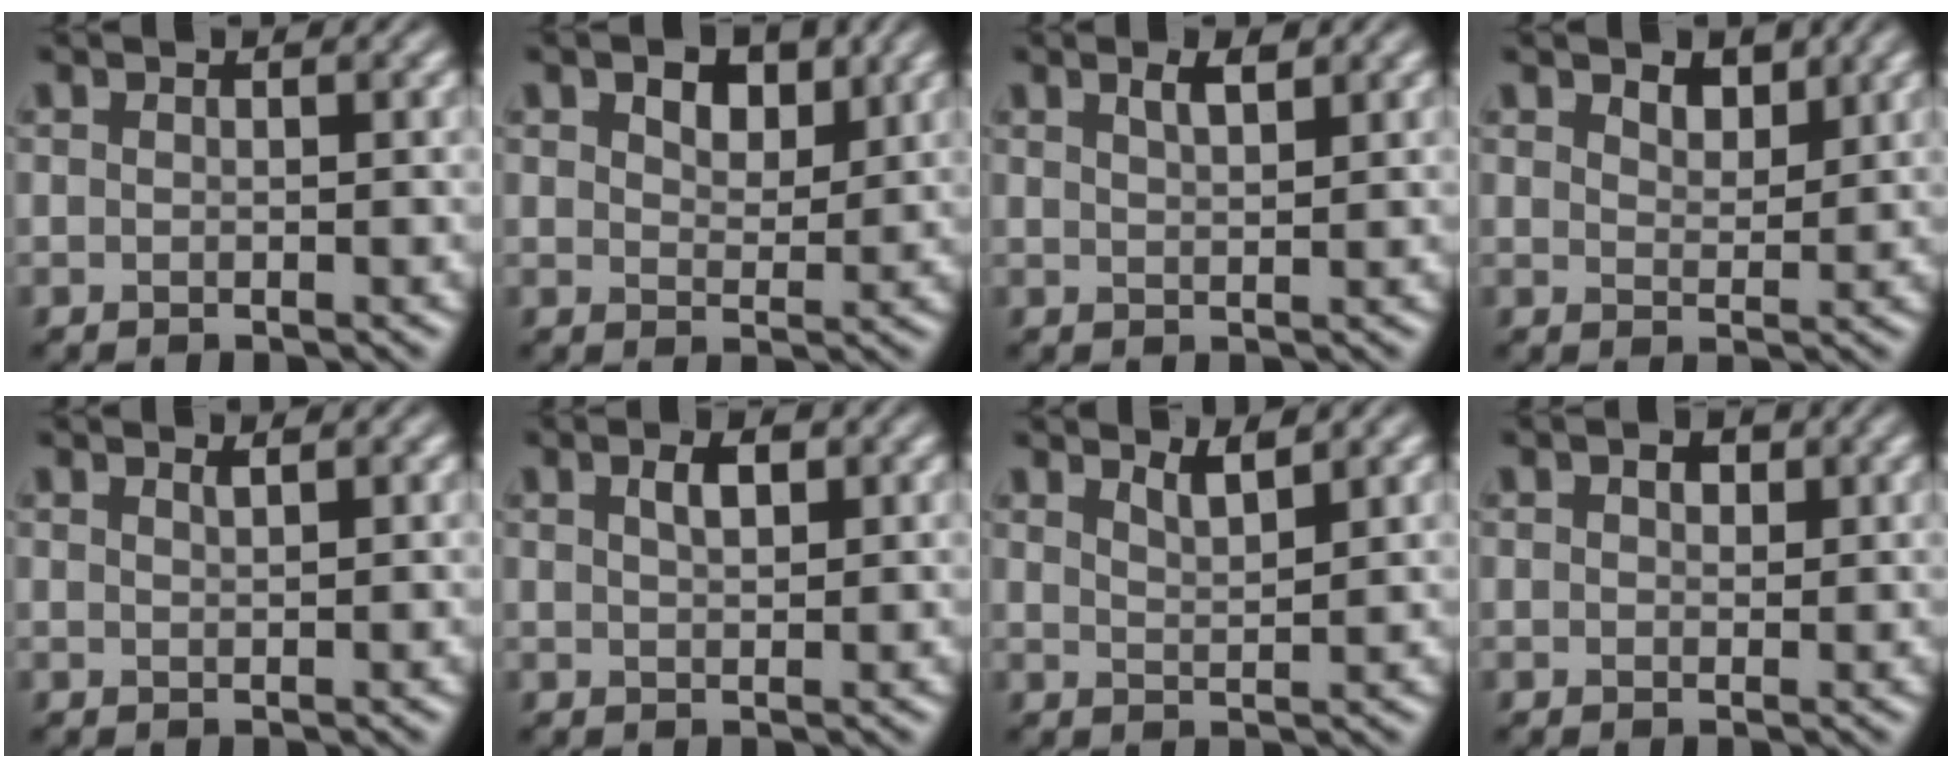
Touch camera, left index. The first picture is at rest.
{"total": 3.8, "force": [2.0, 2.2, 2.3], "torque": [-0.037, 0.001, 0.028]}
{"total": 1.8, "force": [1.3, 0.5, 1.2], "torque": [-0.019, 0.003, 0.023]}
{"total": 2.0, "force": [1.5, 1.0, 0.9], "torque": [-0.020, -0.004, 0.028]}
{"total": 0.8, "force": [0.6, 0.2, 0.4], "torque": [-0.002, 0.001, 0.010]}
{"total": 2.0, "force": [0.9, 0.8, 1.5], "torque": [-0.028, 0.004, 0.017]}
{"total": 2.1, "force": [1.6, 0.5, 1.2], "torque": [-0.014, 0.002, 0.027]}
{"total": 1.4, "force": [0.5, 1.0, 0.9], "torque": [-0.012, 0.003, 0.007]}